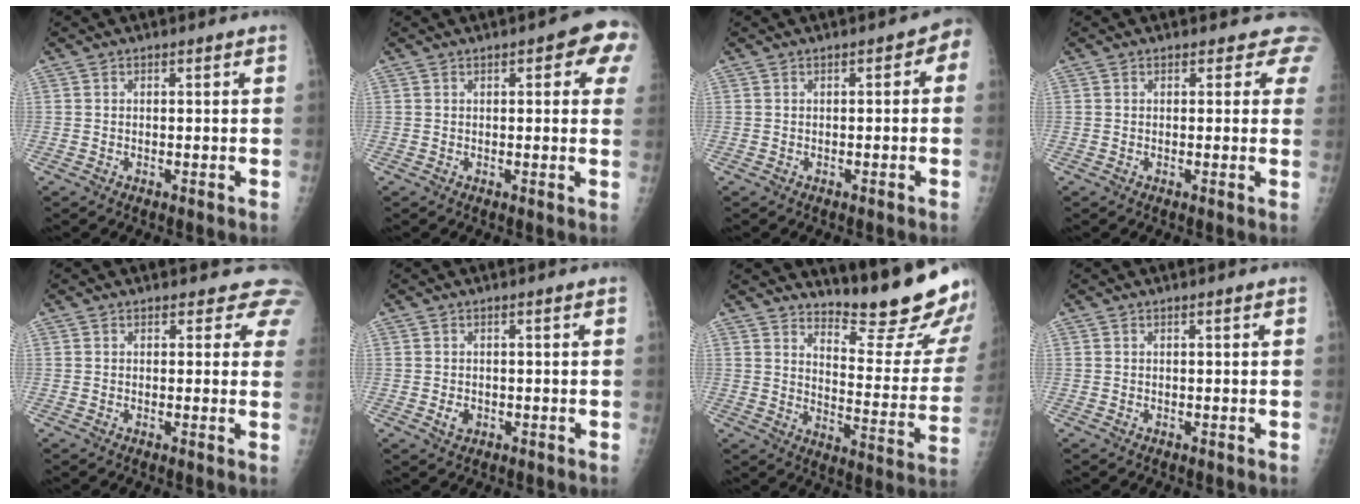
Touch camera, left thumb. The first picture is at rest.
{"total": 6.9, "force": [2.6, 2.5, 5.9], "torque": [-0.042, 0.000, 0.020]}
{"total": 2.8, "force": [-0.1, 1.6, 2.3], "torque": [-0.006, 0.012, -0.011]}
{"total": 3.3, "force": [2.8, 1.8, 0.0], "torque": [0.033, -0.014, 0.007]}
{"total": 4.4, "force": [3.8, 2.2, 0.2], "torque": [0.036, -0.017, 0.017]}
{"total": 1.6, "force": [-0.5, 1.2, 0.8], "torque": [-0.002, 0.003, -0.007]}
{"total": 19.1, "force": [16.9, 2.5, 8.5], "torque": [-0.087, -0.173, 0.226]}
{"total": 0.0}